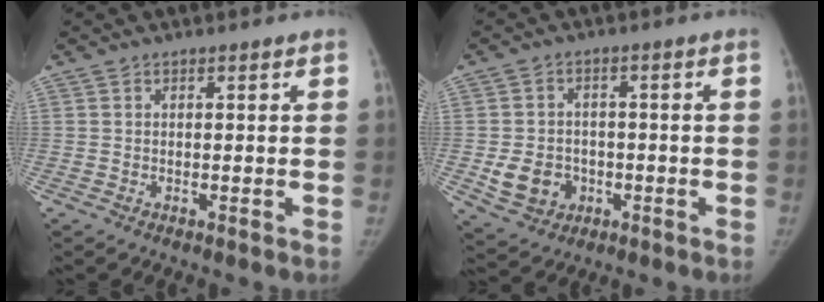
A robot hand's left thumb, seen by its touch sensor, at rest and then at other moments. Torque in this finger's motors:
{"motor_torque": [0.02, 0.03, 0.54, -0.12, 0.01]}